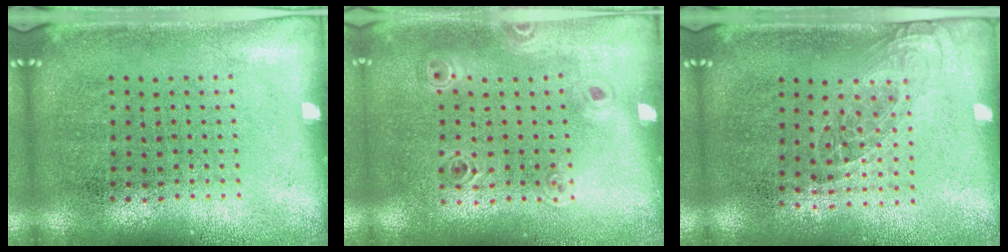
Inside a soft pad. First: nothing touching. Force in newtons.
{"total": 0.9, "press": 0.9, "slide": 0.1}
{"total": 1.0, "press": 0.9, "slide": 0.6}